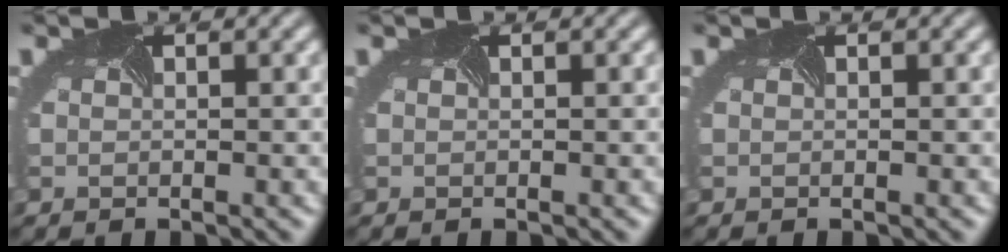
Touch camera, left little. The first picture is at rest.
{"total": 0.0}
{"total": 0.0}